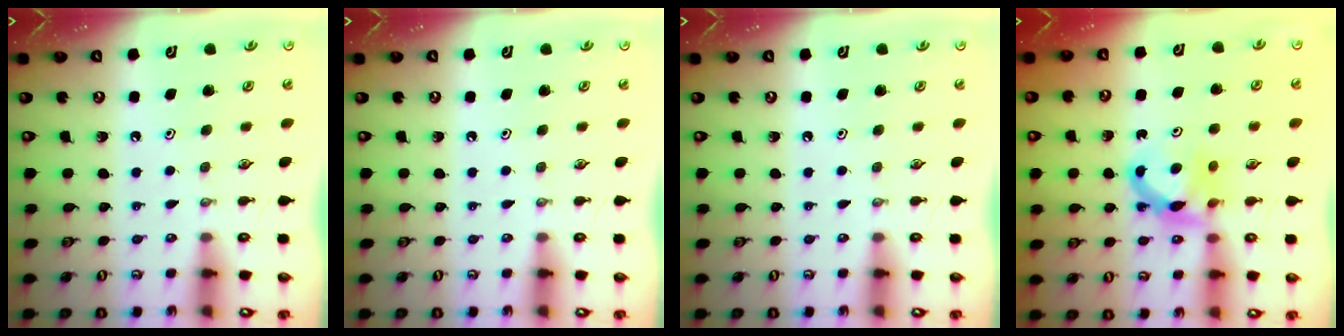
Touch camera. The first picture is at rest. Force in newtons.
{"total": 0.0}
{"total": 0.0}
{"total": 7.8, "press": 7.8, "slide": 0.1}